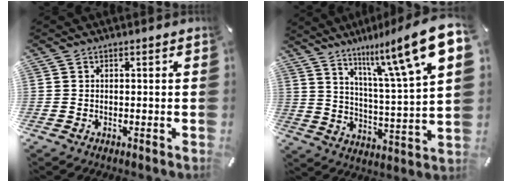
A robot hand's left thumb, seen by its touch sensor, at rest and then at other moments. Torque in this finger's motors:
{"motor_torque": [2.54, 2.46, 1.31, -1.46, 0.22]}